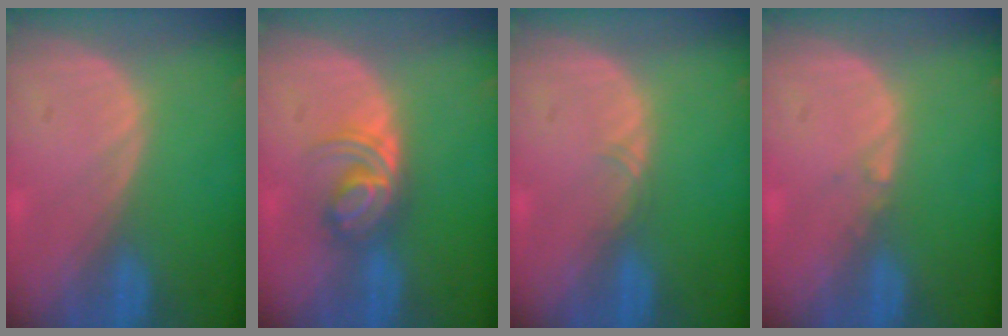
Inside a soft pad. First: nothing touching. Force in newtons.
{"total": 5.8, "press": 5.1, "slide": 2.7}
{"total": 0.9, "press": 0.8, "slide": 0.2}
{"total": 0.6, "press": 0.5, "slide": 0.4}